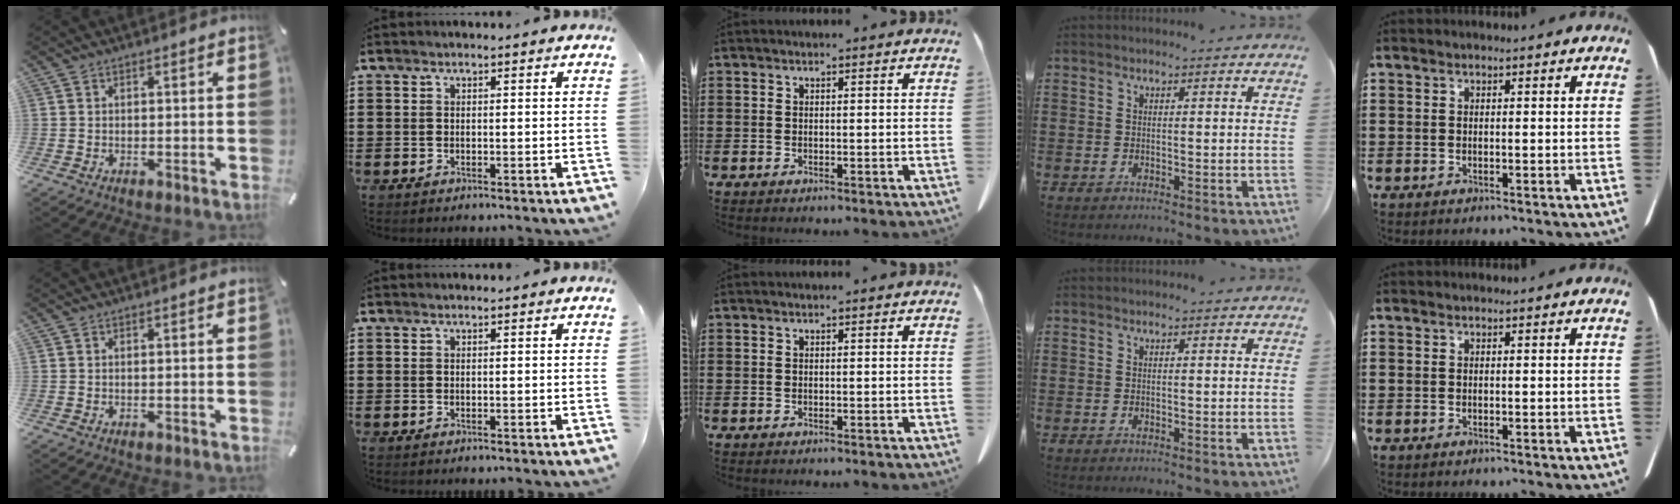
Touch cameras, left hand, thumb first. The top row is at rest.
{}